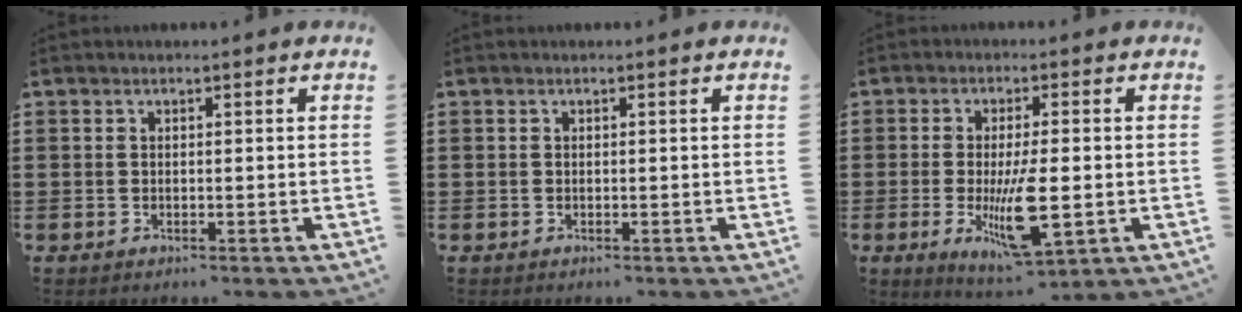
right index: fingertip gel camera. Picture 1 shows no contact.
{"total": 0.0}
{"total": 9.8, "force": [-2.0, 2.6, 9.2], "torque": [-0.183, -0.017, -0.033]}